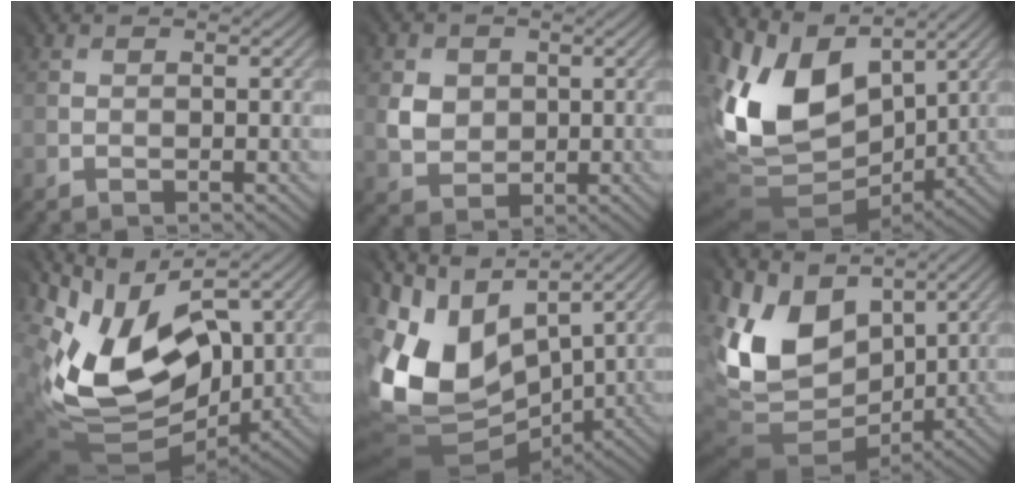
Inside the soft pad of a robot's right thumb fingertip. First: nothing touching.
{"total": 3.1, "force": [1.2, 2.8, -0.6], "torque": [-0.004, 0.001, 0.018]}
{"total": 13.0, "force": [4.0, 9.0, 8.5], "torque": [-0.204, 0.014, 0.079]}
{"total": 14.4, "force": [3.3, 9.7, 10.0], "torque": [-0.213, -0.008, 0.074]}
{"total": 12.9, "force": [3.2, 8.8, 8.9], "torque": [-0.232, 0.012, 0.059]}
{"total": 13.8, "force": [4.0, 10.6, 8.0], "torque": [-0.210, -0.001, 0.086]}